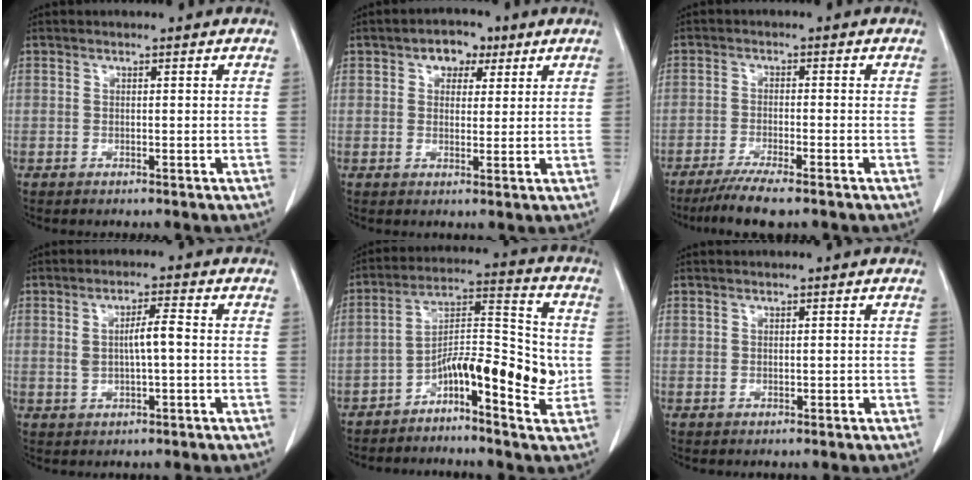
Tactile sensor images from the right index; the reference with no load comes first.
{"total": 4.5, "force": [2.3, 3.0, 2.3], "torque": [-0.028, 0.017, 0.035]}
{"total": 6.6, "force": [-5.0, 0.2, 4.3], "torque": [-0.069, -0.015, -0.083]}
{"total": 4.2, "force": [0.3, 0.7, 4.1], "torque": [-0.072, 0.008, 0.010]}
{"total": 11.6, "force": [-3.6, 3.7, 10.4], "torque": [-0.167, 0.033, -0.057]}
{"total": 0.0}